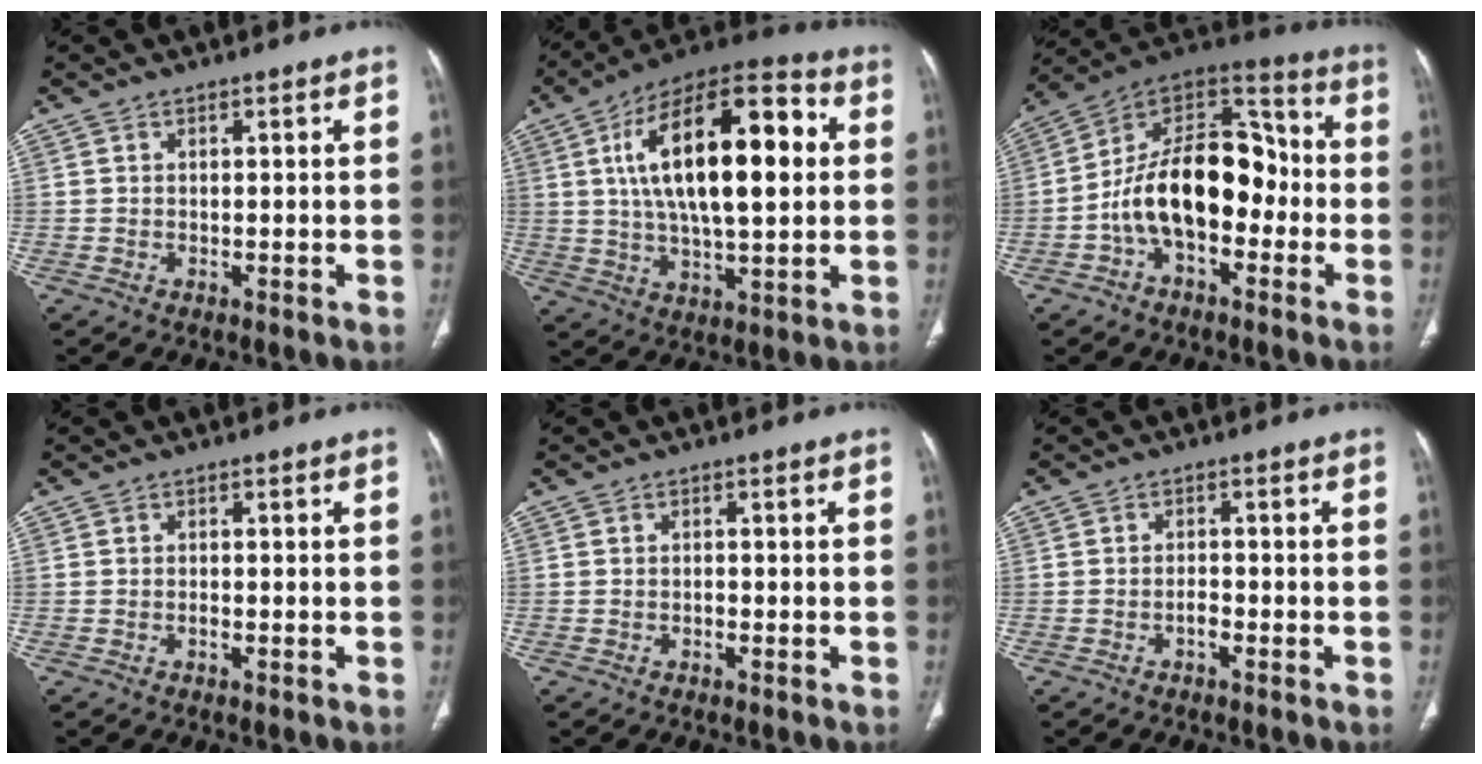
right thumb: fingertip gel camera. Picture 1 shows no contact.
{"total": 24.2, "force": [4.2, 10.1, 21.5], "torque": [-0.344, 0.016, 0.060]}
{"total": 19.3, "force": [-3.5, 11.4, 15.2], "torque": [-0.228, 0.063, -0.066]}
{"total": 0.7, "force": [-0.4, 0.3, 0.5], "torque": [-0.011, 0.001, -0.007]}
{"total": 0.8, "force": [-0.5, 0.4, 0.5], "torque": [-0.009, 0.003, -0.008]}
{"total": 1.7, "force": [-1.0, 0.8, 1.2], "torque": [-0.019, 0.009, -0.019]}